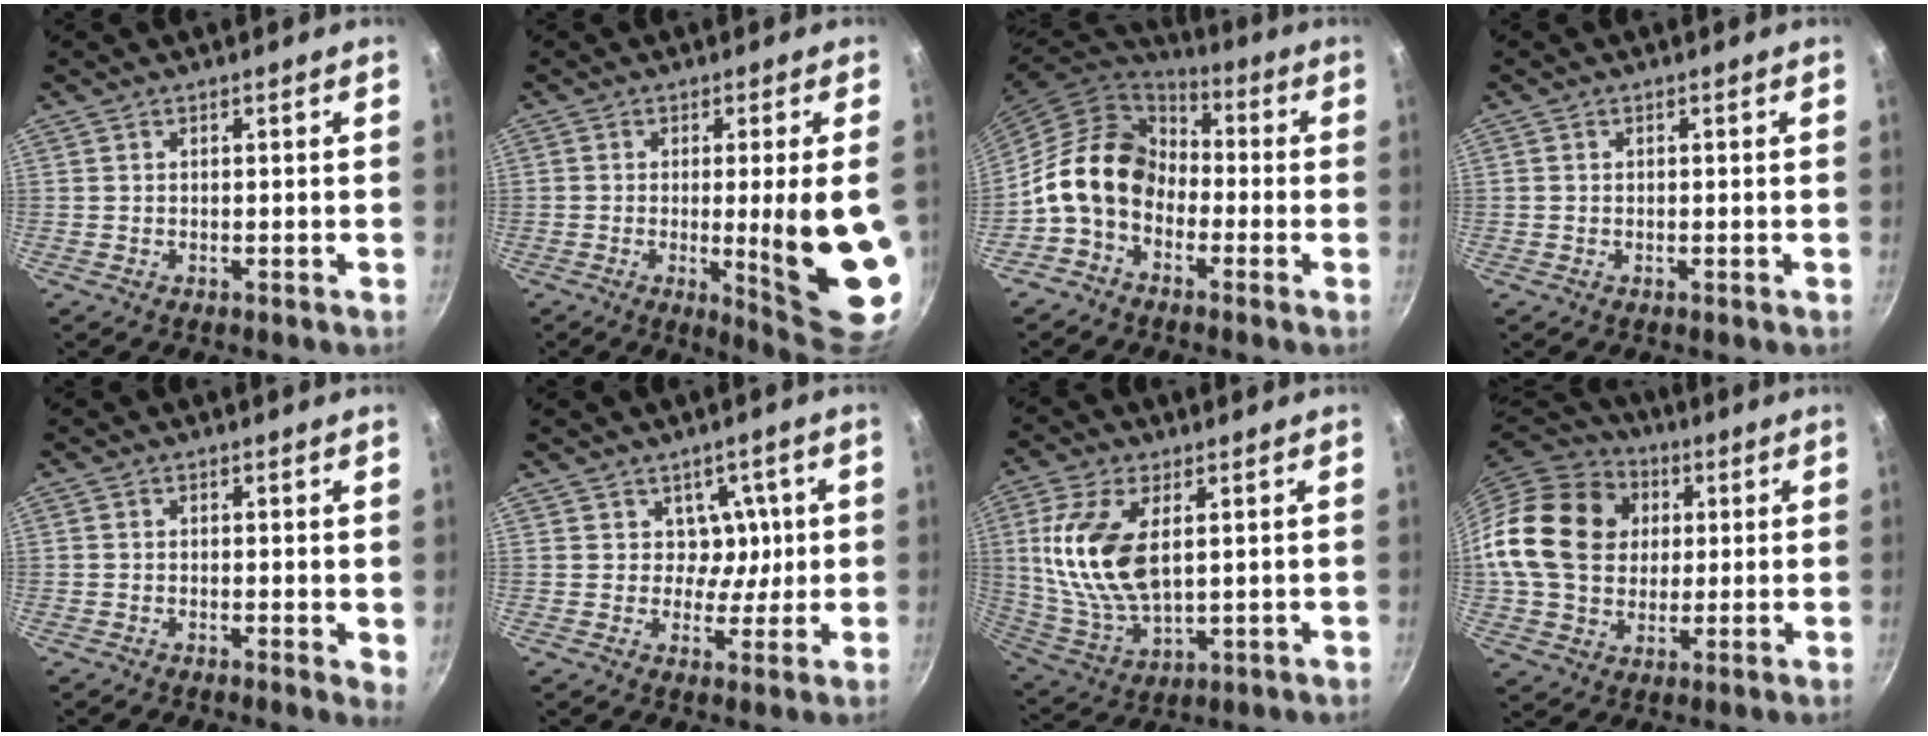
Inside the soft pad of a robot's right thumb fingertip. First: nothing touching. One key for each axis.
{"total": 15.5, "fx": -1.9, "fy": 1.9, "fz": 15.3, "tx": -0.196, "ty": -0.016, "tz": -0.015}
{"total": 14.1, "fx": -2.9, "fy": 10.8, "fz": 8.6, "tx": -0.120, "ty": 0.050, "tz": -0.078}
{"total": 0.0}
{"total": 2.3, "fx": 0.2, "fy": 0.9, "fz": 2.1, "tx": -0.022, "ty": -0.006, "tz": -0.001}
{"total": 5.0, "fx": 1.3, "fy": 4.5, "fz": 1.7, "tx": 0.016, "ty": -0.022, "tz": 0.015}
{"total": 15.5, "fx": 3.5, "fy": 8.1, "fz": 12.7, "tx": -0.249, "ty": -0.016, "tz": 0.079}
{"total": 20.4, "fx": 3.3, "fy": 16.4, "fz": 11.7, "tx": -0.190, "ty": 0.018, "tz": 0.056}